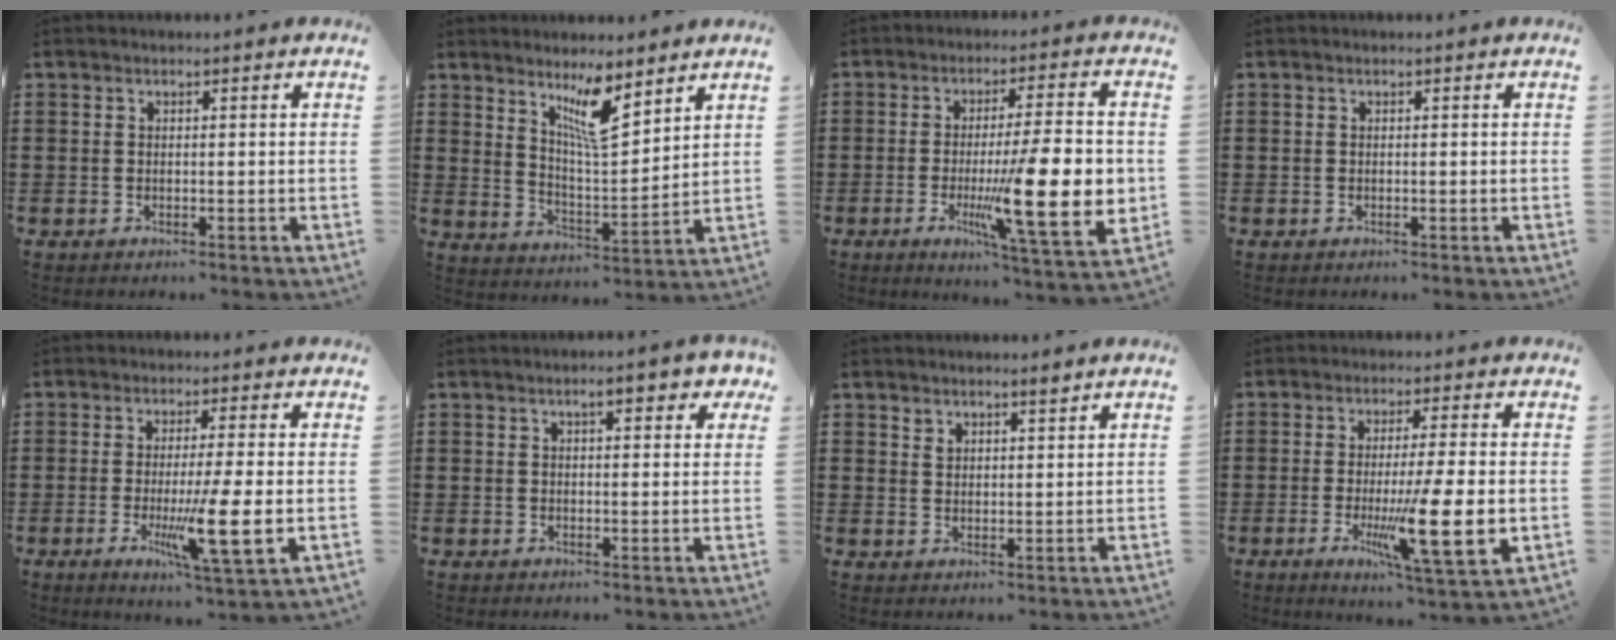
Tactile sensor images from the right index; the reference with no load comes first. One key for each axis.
{"total": 7.9, "fx": 5.5, "fy": 1.6, "fz": 5.4, "tx": -0.097, "ty": -0.024, "tz": 0.091}
{"total": 16.8, "fx": -2.2, "fy": 3.5, "fz": 16.3, "tx": -0.253, "ty": -0.018, "tz": -0.029}
{"total": 0.0}
{"total": 9.6, "fx": -1.9, "fy": 0.5, "fz": 9.4, "tx": -0.176, "ty": -0.025, "tz": -0.034}
{"total": 3.6, "fx": 2.0, "fy": 0.9, "fz": 2.8, "tx": -0.043, "ty": 0.003, "tz": 0.029}
{"total": 2.2, "fx": 2.1, "fy": 0.6, "fz": 0.6, "tx": -0.015, "ty": 0.001, "tz": 0.039}
{"total": 12.3, "fx": -2.1, "fy": 1.3, "fz": 12.0, "tx": -0.219, "ty": -0.026, "tz": -0.038}